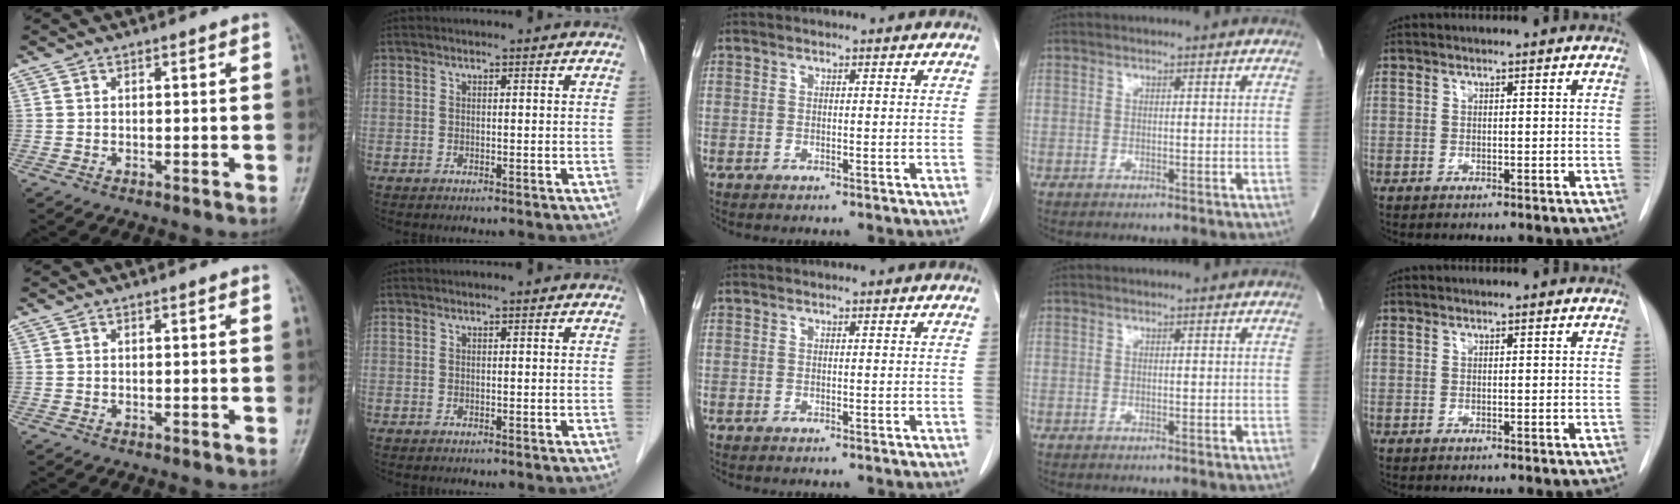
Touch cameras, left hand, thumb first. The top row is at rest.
{}